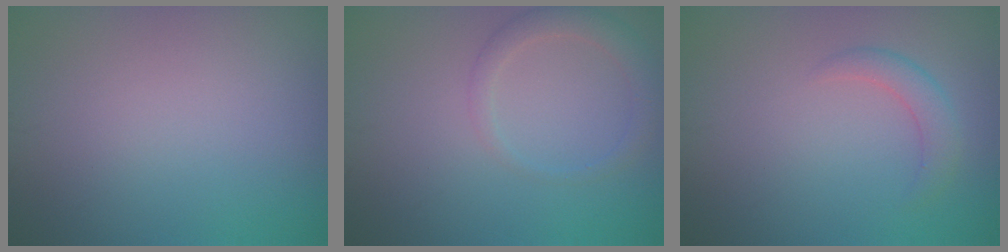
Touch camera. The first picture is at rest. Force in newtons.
{"total": 2.3, "press": 2.3, "slide": 0.2}
{"total": 2.0, "press": 2.0, "slide": 0.1}